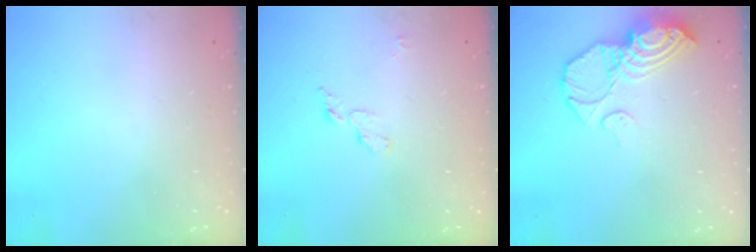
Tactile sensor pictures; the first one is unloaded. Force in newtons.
{"total": 4.8, "press": 4.7, "slide": 0.4}
{"total": 12.7, "press": 12.6, "slide": 1.9}